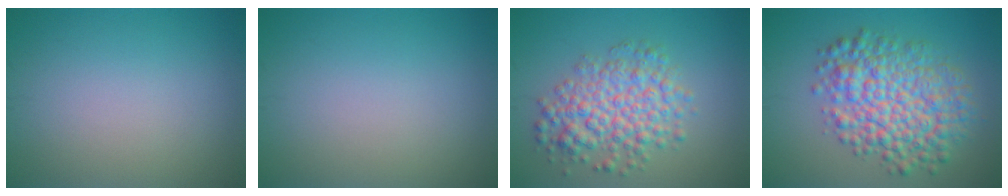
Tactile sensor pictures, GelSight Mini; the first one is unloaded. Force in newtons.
{"total": 0.0}
{"total": 5.7, "press": 5.7, "slide": 0.1}
{"total": 8.2, "press": 8.2, "slide": 0.1}